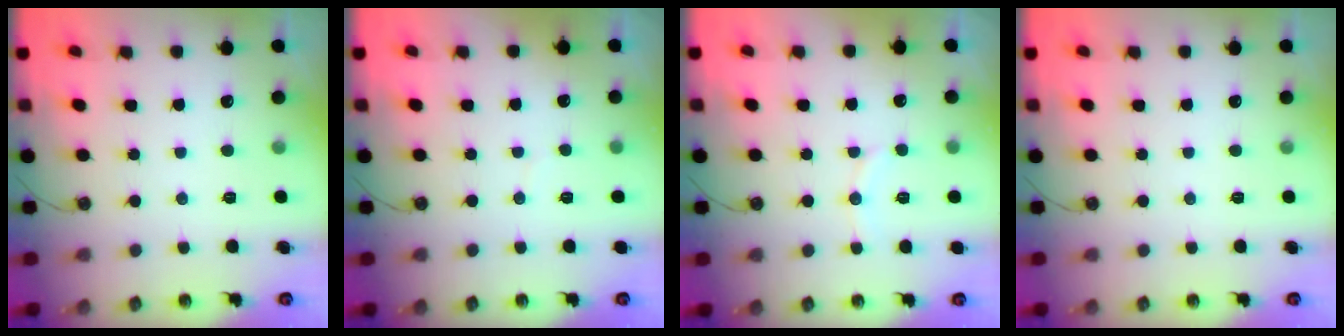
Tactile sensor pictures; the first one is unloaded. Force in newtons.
{"total": 1.7, "press": 1.7, "slide": 0.1}
{"total": 5.9, "press": 5.8, "slide": 1.2}
{"total": 0.0}